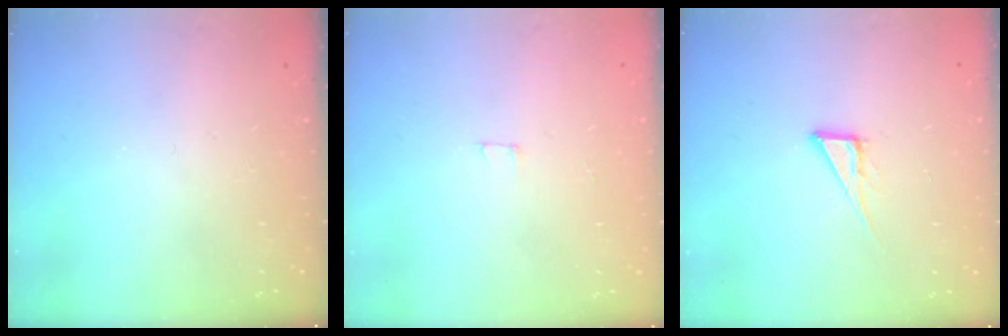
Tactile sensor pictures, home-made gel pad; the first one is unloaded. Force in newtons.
{"total": 1.8, "press": 1.8, "slide": 0.1}
{"total": 6.0, "press": 6.0, "slide": 0.4}